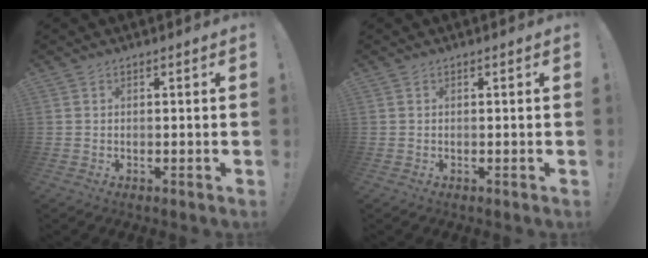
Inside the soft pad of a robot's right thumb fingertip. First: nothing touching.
{"total": 0.0}